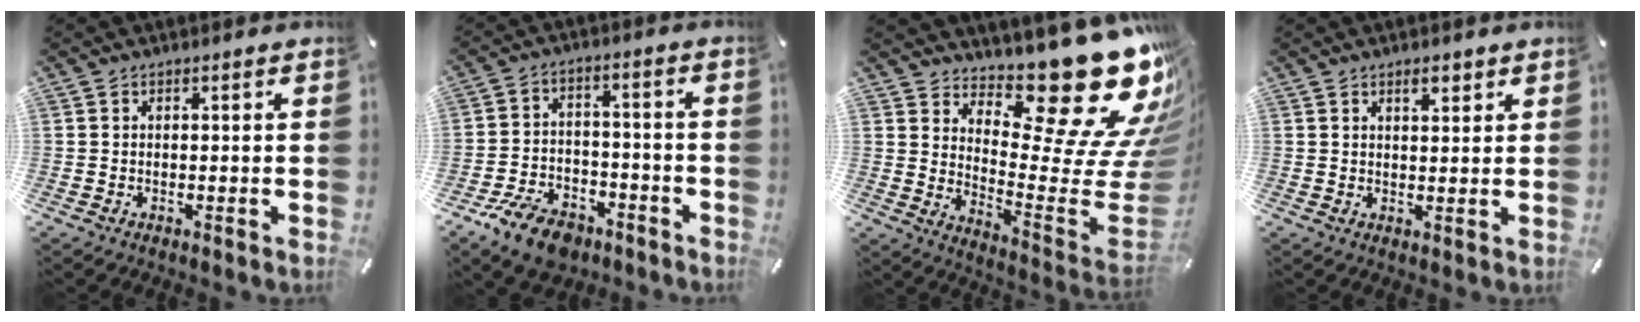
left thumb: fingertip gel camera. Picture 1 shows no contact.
{"total": 10.2, "force": [-7.0, 5.9, 4.6], "torque": [-0.078, 0.052, -0.125]}
{"total": 23.7, "force": [17.7, 6.6, 14.3], "torque": [-0.158, -0.160, 0.280]}
{"total": 3.2, "force": [2.1, 1.5, 1.9], "torque": [-0.025, -0.003, 0.033]}